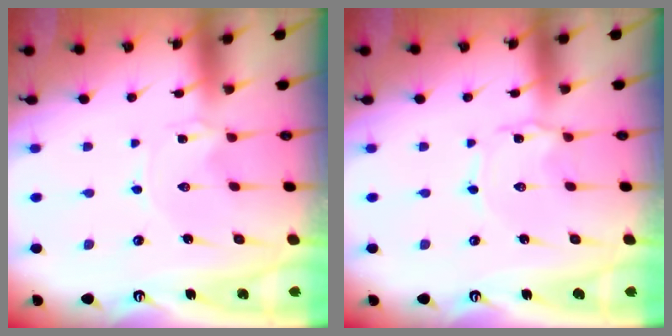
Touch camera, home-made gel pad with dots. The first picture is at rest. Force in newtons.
{"total": 1.0, "press": 1.0, "slide": 0.1}